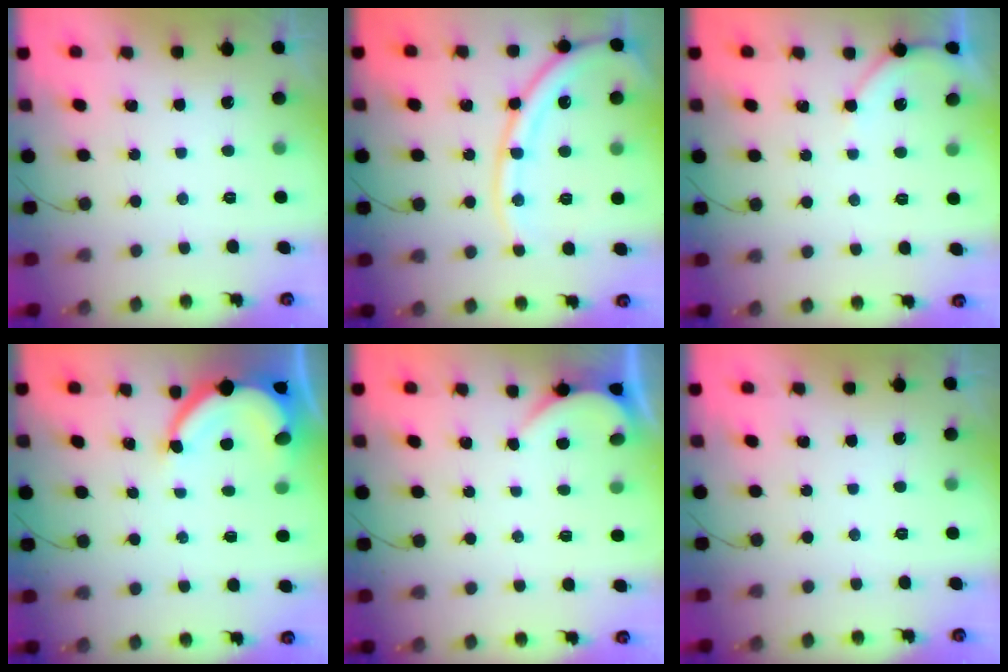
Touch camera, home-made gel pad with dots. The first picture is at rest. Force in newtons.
{"total": 14.2, "press": 14.1, "slide": 1.6}
{"total": 4.9, "press": 4.8, "slide": 0.6}
{"total": 7.3, "press": 7.3, "slide": 0.7}
{"total": 2.3, "press": 2.3, "slide": 0.2}
{"total": 0.0}